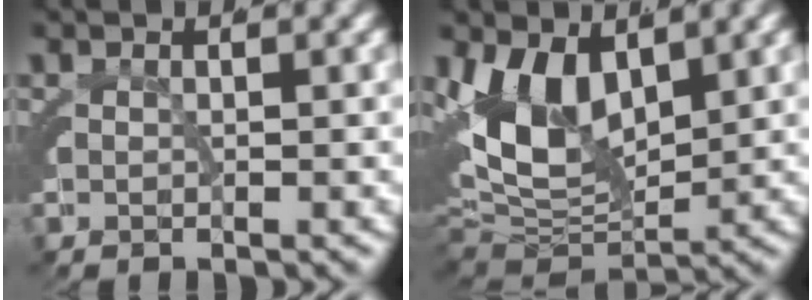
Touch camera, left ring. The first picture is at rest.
{"total": 10.5, "force": [2.4, 6.9, 7.5], "torque": [-0.147, -0.001, 0.041]}